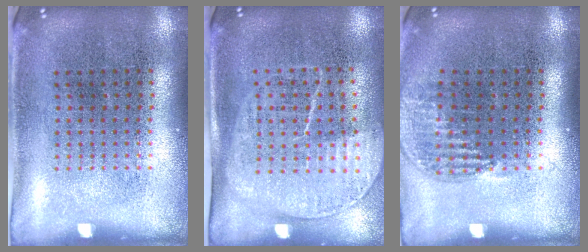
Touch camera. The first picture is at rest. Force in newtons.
{"total": 1.7, "press": 1.4, "slide": 0.9}
{"total": 1.0, "press": 0.9, "slide": 0.5}